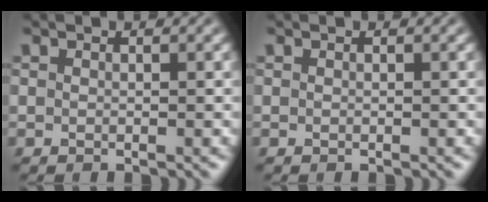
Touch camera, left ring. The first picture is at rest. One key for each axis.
{"total": 0.0}